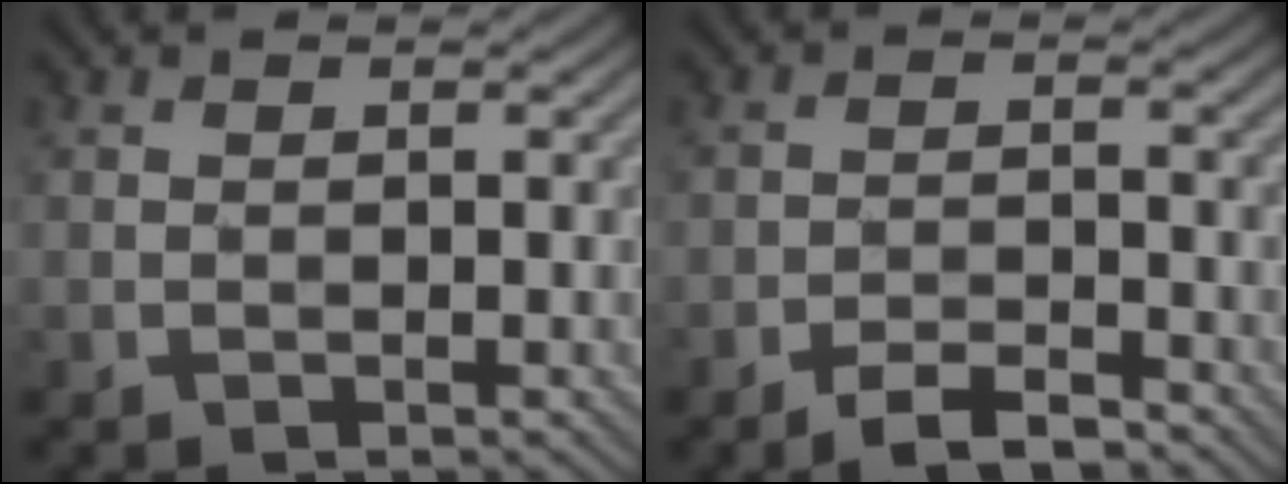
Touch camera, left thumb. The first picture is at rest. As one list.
[{"total": 3.9, "force": [-3.2, 1.0, 2.0], "torque": [-0.036, 0.008, -0.058]}]